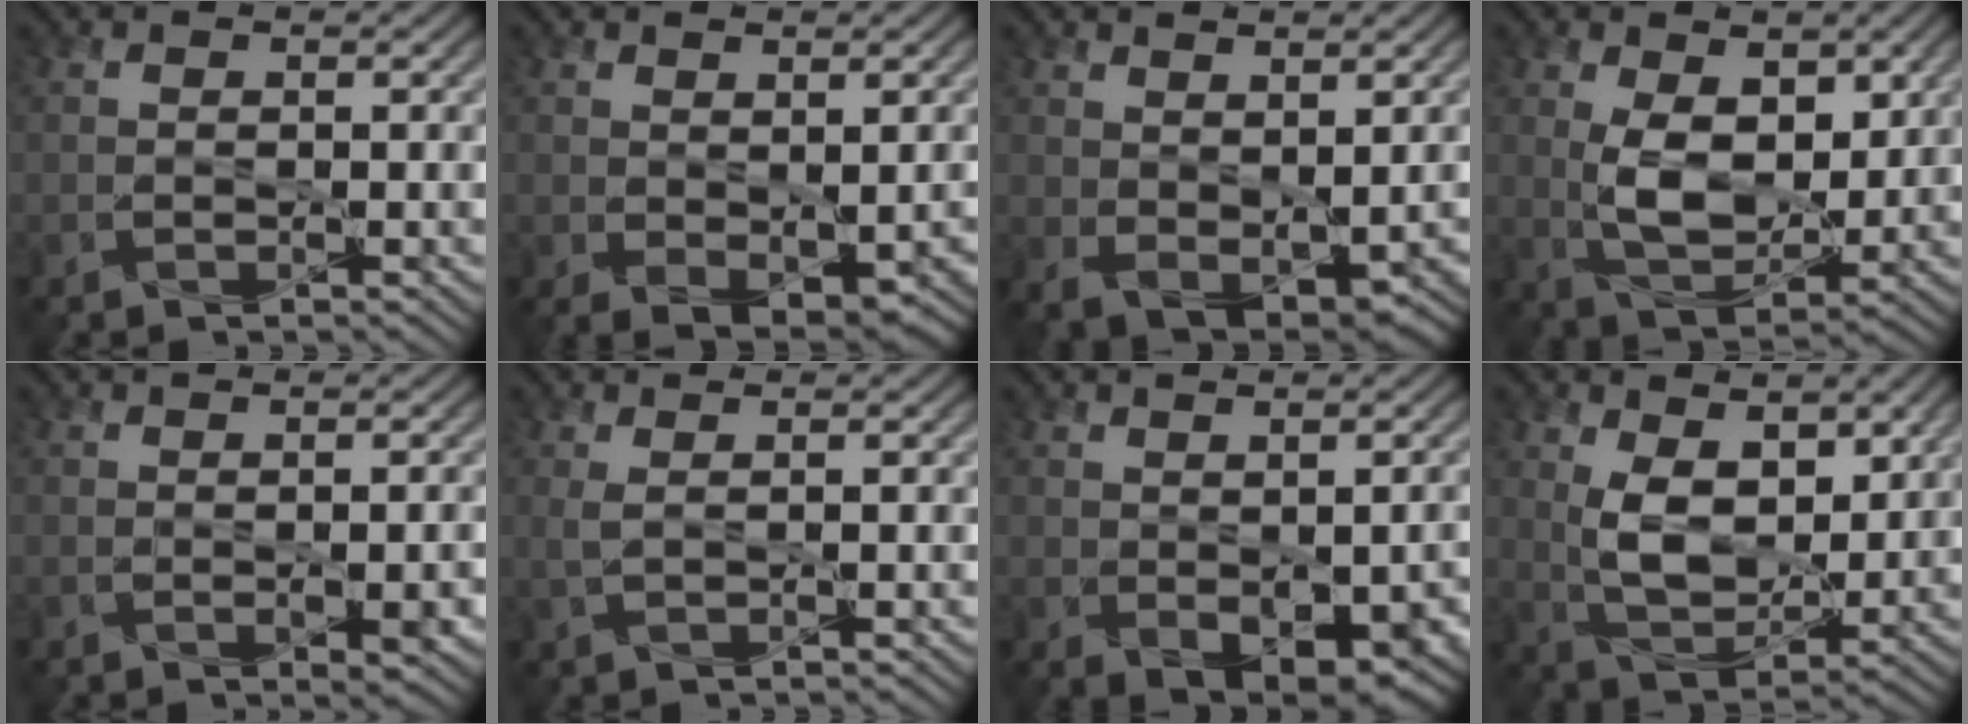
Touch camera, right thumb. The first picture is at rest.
{"total": 4.9, "force": [-1.0, 2.7, 4.0], "torque": [-0.072, -0.028, 0.006]}
{"total": 5.0, "force": [0.9, 3.0, 3.9], "torque": [-0.080, -0.021, 0.030]}
{"total": 7.3, "force": [1.5, 4.3, 5.7], "torque": [-0.114, -0.009, 0.032]}
{"total": 2.3, "force": [-0.4, 1.0, 2.0], "torque": [-0.031, -0.009, 0.001]}
{"total": 1.3, "force": [0.7, 0.3, 1.1], "torque": [-0.029, 0.001, 0.015]}
{"total": 6.3, "force": [-1.7, 3.5, 4.9], "torque": [-0.087, -0.033, -0.005]}
{"total": 7.7, "force": [2.5, 4.5, 5.7], "torque": [-0.113, -0.011, 0.048]}